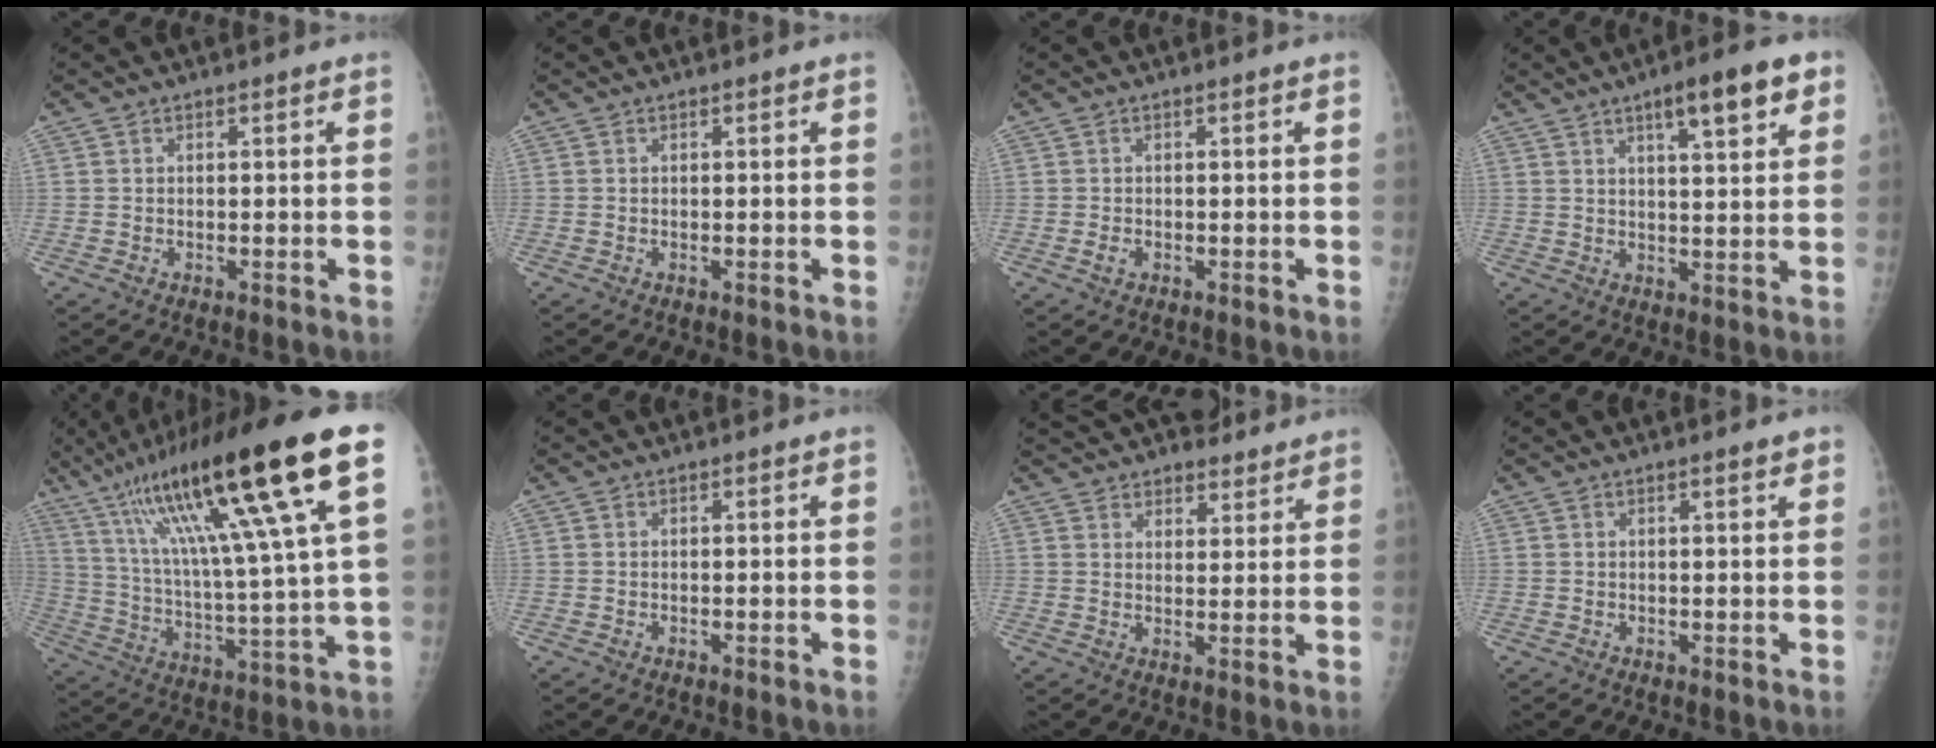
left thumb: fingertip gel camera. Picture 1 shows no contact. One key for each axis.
{"total": 0.0}
{"total": 1.1, "fx": -0.3, "fy": 0.7, "fz": 0.8, "tx": -0.018, "ty": 0.002, "tz": -0.006}
{"total": 10.3, "fx": 5.4, "fy": 2.5, "fz": 8.3, "tx": -0.104, "ty": -0.016, "tz": 0.074}
{"total": 27.8, "fx": 13.4, "fy": 3.5, "fz": 24.2, "tx": -0.415, "ty": -0.014, "tz": 0.220}
{"total": 0.0}
{"total": 12.5, "fx": 10.8, "fy": 4.6, "fz": 4.2, "tx": -0.032, "ty": -0.022, "tz": 0.158}
{"total": 1.7, "fx": 1.1, "fy": 0.1, "fz": 1.3, "tx": -0.019, "ty": -0.003, "tz": 0.014}